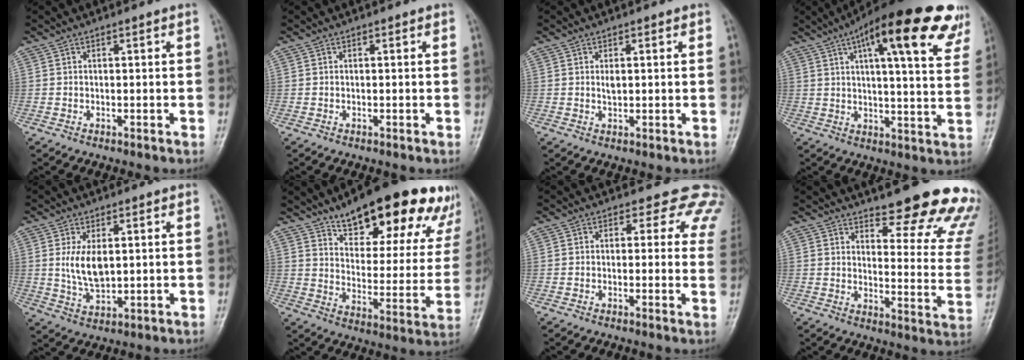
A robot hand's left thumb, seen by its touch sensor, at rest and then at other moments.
{"total": 0.0}
{"total": 1.5, "force": [0.4, 0.9, 1.2], "torque": [-0.015, -0.003, 0.008]}
{"total": 24.0, "force": [13.2, 6.4, 19.0], "torque": [-0.251, -0.012, 0.171]}
{"total": 6.8, "force": [1.2, 3.7, 5.6], "torque": [-0.098, -0.014, 0.029]}
{"total": 27.2, "force": [18.7, 10.3, 16.9], "torque": [-0.186, -0.062, 0.255]}
{"total": 7.8, "force": [5.7, 4.8, 2.5], "torque": [0.017, -0.015, 0.032]}
{"total": 21.2, "force": [17.7, 5.4, 10.4], "torque": [-0.086, -0.133, 0.204]}